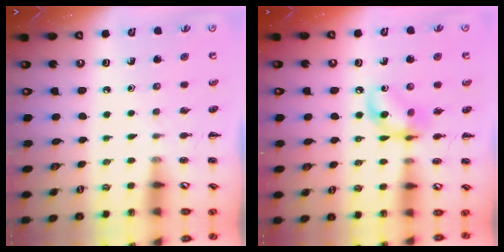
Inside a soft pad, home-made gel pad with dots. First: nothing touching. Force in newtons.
{"total": 10.2, "press": 10.1, "slide": 1.0}